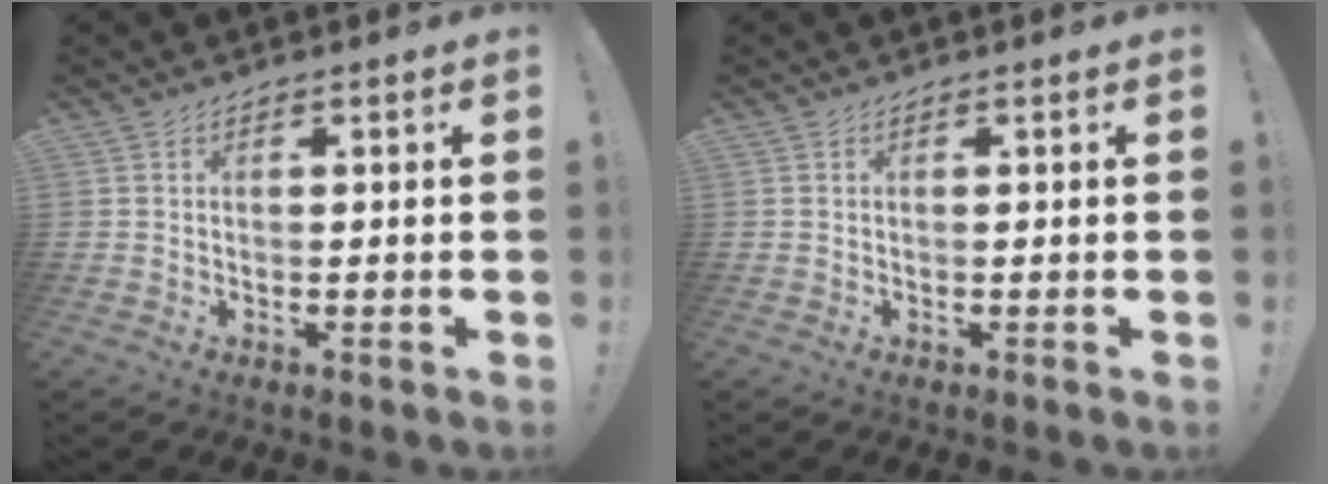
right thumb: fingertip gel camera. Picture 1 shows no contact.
{"total": 0.0}